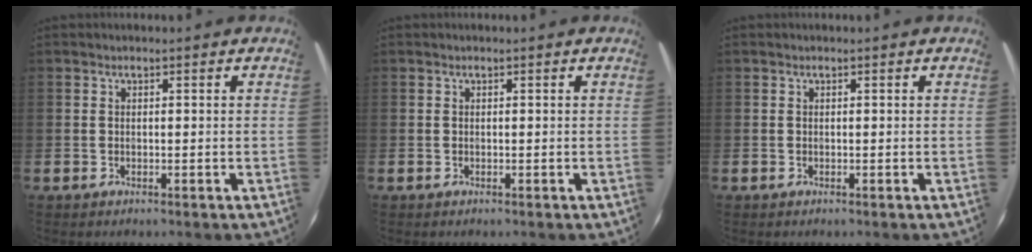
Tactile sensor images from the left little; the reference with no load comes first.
{"total": 0.0}
{"total": 0.0}